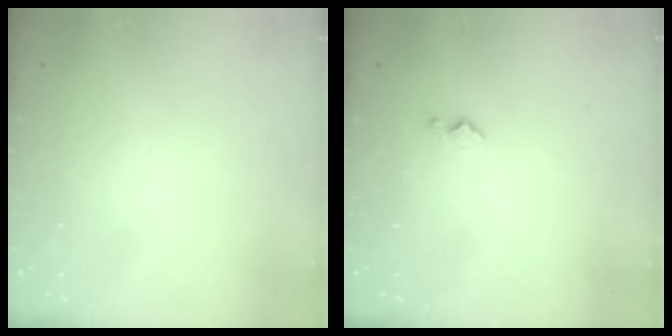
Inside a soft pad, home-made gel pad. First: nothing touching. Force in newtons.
{"total": 3.7, "press": 3.7, "slide": 0.4}